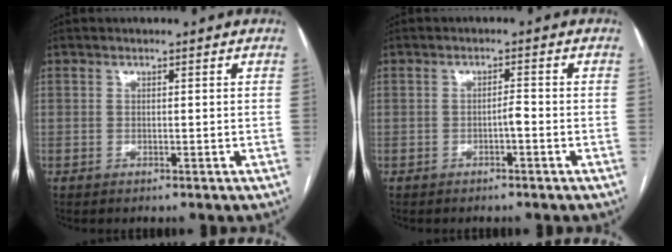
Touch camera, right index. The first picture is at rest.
{"total": 1.4, "force": [-0.7, 0.2, 1.2], "torque": [-0.018, 0.003, -0.013]}